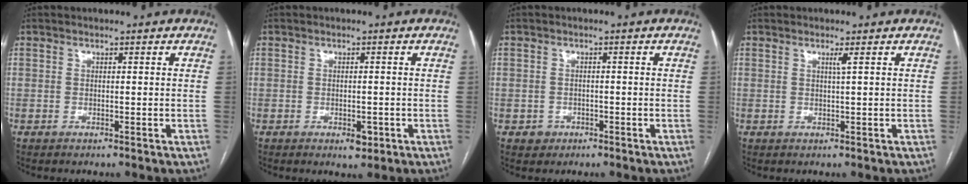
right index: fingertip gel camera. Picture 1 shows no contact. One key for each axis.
{"total": 2.3, "fx": -0.9, "fy": 1.0, "fz": 1.8, "tx": -0.026, "ty": 0.000, "tz": -0.009}
{"total": 2.3, "fx": -1.0, "fy": 2.1, "fz": 0.1, "tx": 0.004, "ty": 0.010, "tz": -0.014}
{"total": 0.9, "fx": 0.4, "fy": -0.4, "fz": 0.8, "tx": -0.023, "ty": -0.005, "tz": 0.011}